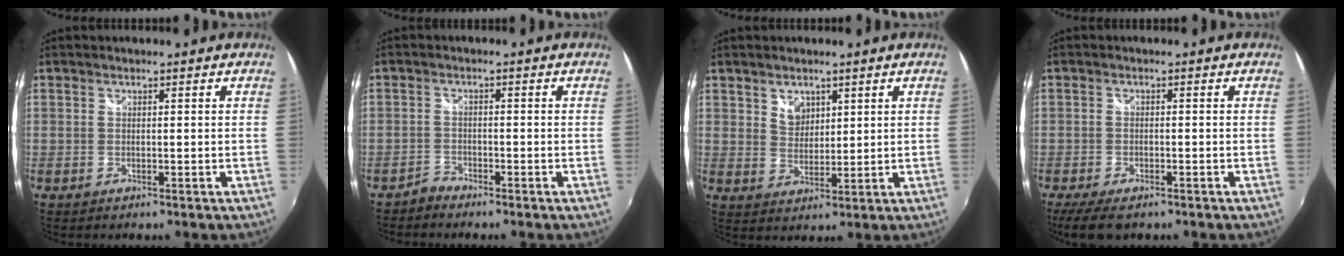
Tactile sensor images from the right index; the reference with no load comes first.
{"total": 2.0, "force": [-1.9, 0.4, -0.4], "torque": [0.004, 0.003, -0.040]}
{"total": 4.1, "force": [2.3, 3.0, 1.5], "torque": [-0.014, 0.002, 0.043]}
{"total": 6.8, "force": [-4.9, 2.6, 4.0], "torque": [-0.095, -0.028, -0.085]}